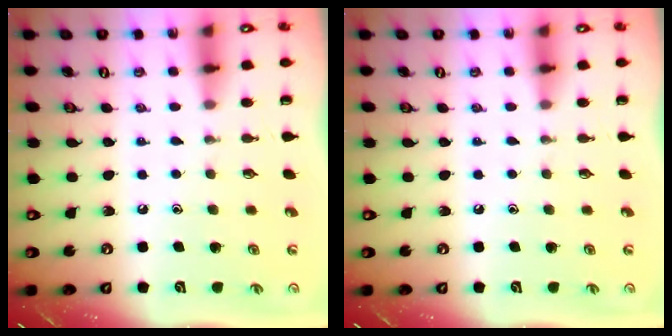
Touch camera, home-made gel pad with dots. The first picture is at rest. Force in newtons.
{"total": 0.0}